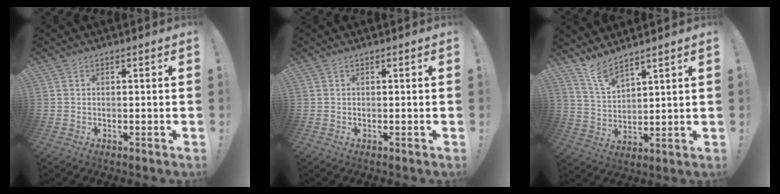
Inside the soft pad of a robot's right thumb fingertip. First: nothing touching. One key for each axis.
{"total": 0.0}
{"total": 7.3, "fx": 6.6, "fy": 1.4, "fz": 3.0, "tx": -0.073, "ty": -0.042, "tz": 0.123}